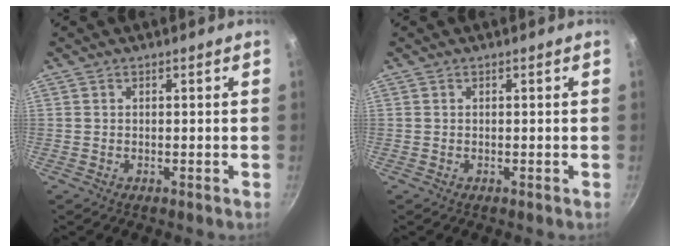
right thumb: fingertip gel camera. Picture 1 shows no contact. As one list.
[{"total": 0.0}]